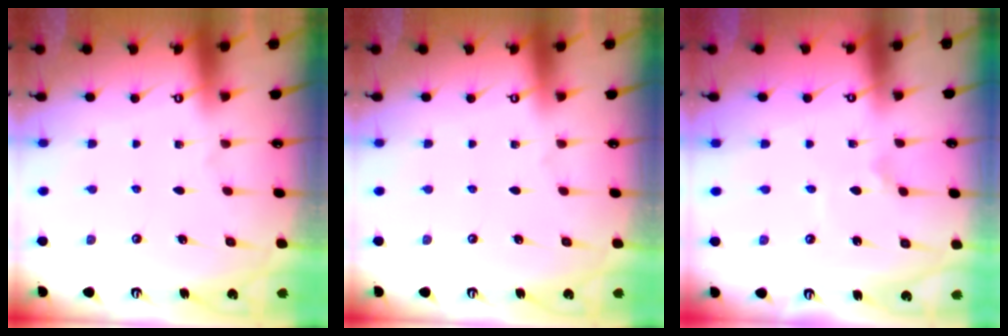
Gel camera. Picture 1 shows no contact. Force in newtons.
{"total": 0.0}
{"total": 2.4, "press": 2.4, "slide": 0.5}